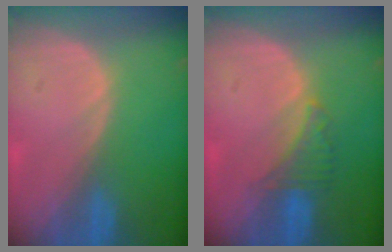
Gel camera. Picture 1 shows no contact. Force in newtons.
{"total": 3.3, "press": 3.2, "slide": 0.7}